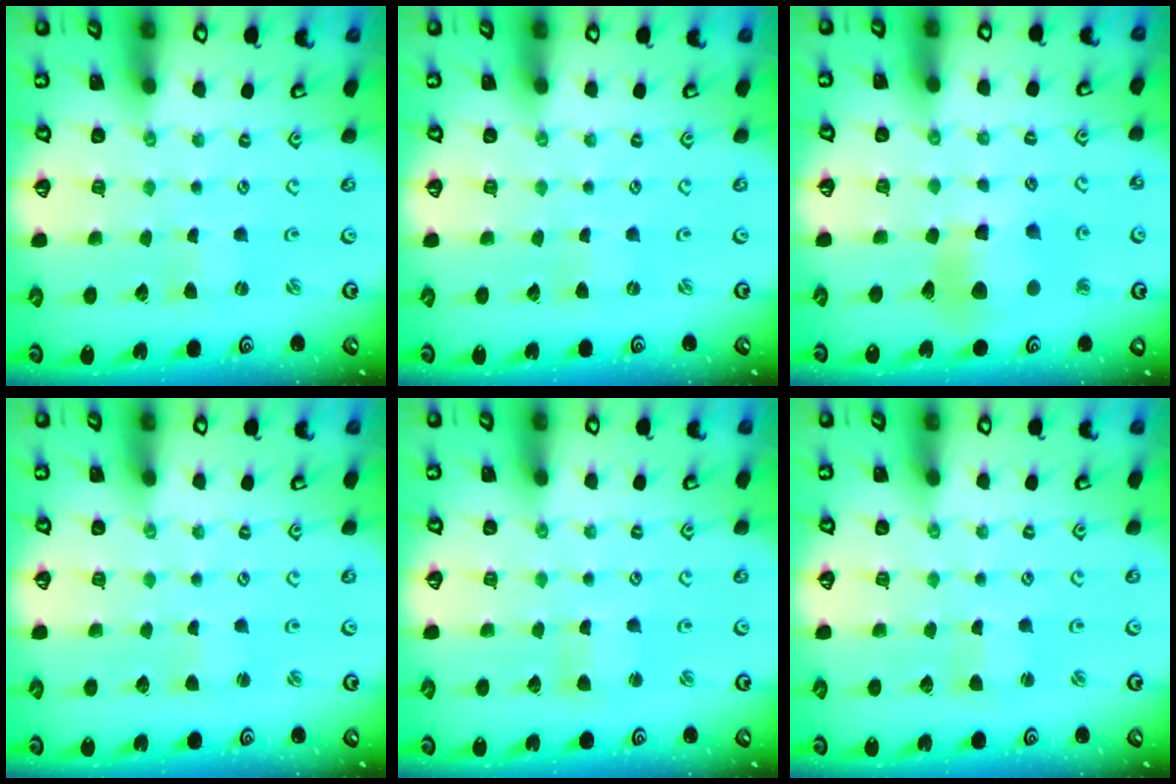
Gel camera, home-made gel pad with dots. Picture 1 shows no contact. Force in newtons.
{"total": 0.0}
{"total": 9.7, "press": 9.6, "slide": 1.5}
{"total": 1.5, "press": 1.4, "slide": 0.3}
{"total": 2.0, "press": 2.0, "slide": 0.3}
{"total": 1.1, "press": 1.0, "slide": 0.2}